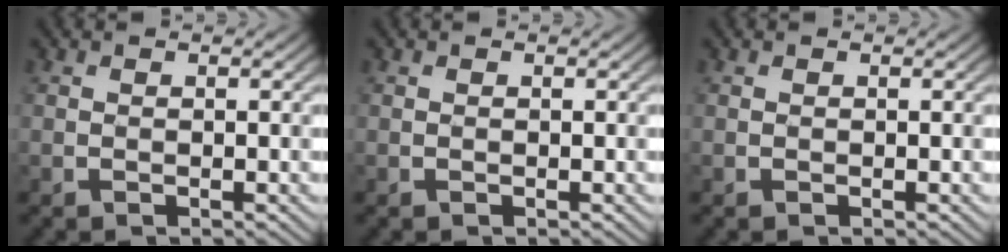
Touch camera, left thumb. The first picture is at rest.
{"total": 0.0}
{"total": 0.0}